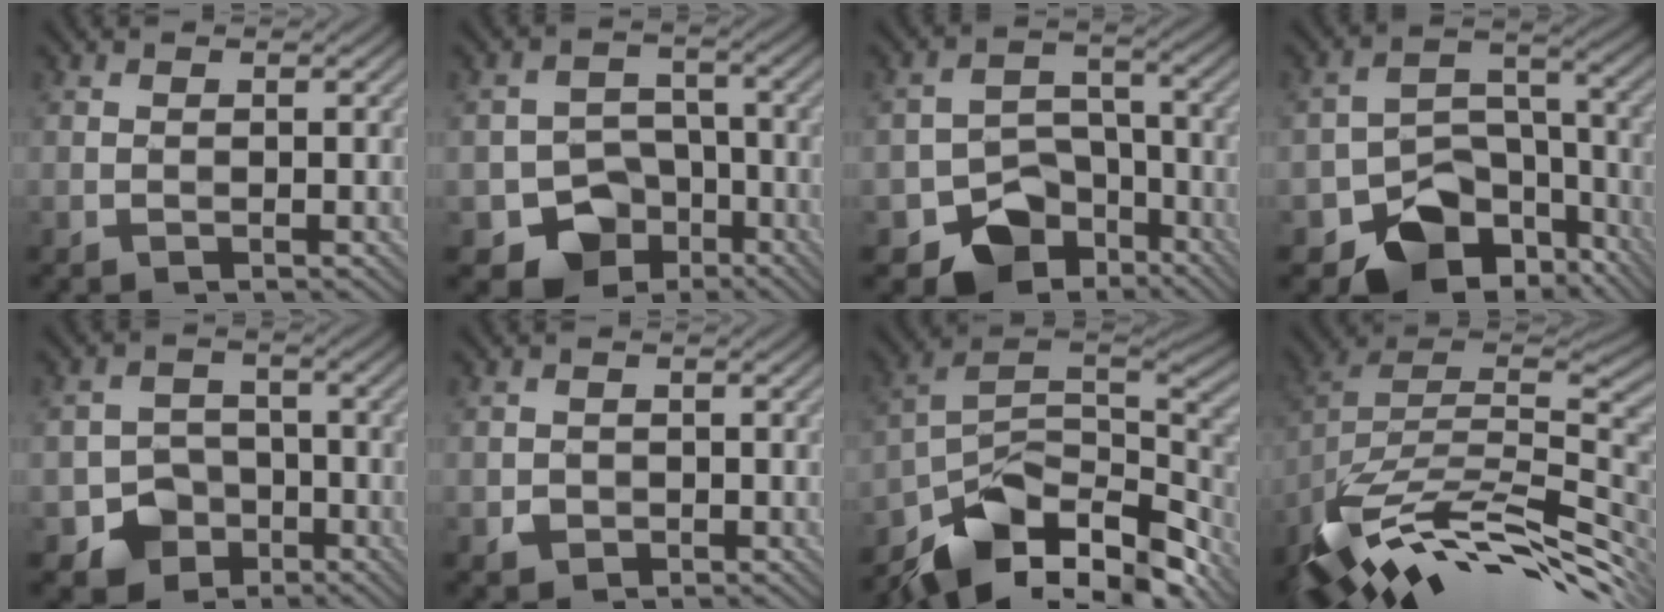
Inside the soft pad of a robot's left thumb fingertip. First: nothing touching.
{"total": 7.6, "force": [-4.0, 5.9, 2.7], "torque": [-0.041, -0.014, -0.069]}
{"total": 8.4, "force": [-4.9, 6.0, 3.4], "torque": [-0.047, -0.013, -0.083]}
{"total": 10.6, "force": [-6.4, 6.9, 4.9], "torque": [-0.069, -0.018, -0.106]}
{"total": 5.1, "force": [-2.5, 4.2, 1.5], "torque": [-0.019, -0.002, -0.048]}
{"total": 1.2, "force": [-0.4, 1.1, 0.1], "torque": [0.002, -0.003, -0.007]}
{"total": 13.9, "force": [-9.5, 6.5, 7.8], "torque": [-0.157, -0.003, -0.161]}
{"total": 14.5, "force": [-8.0, 5.6, 10.6], "torque": [-0.223, 0.008, -0.146]}